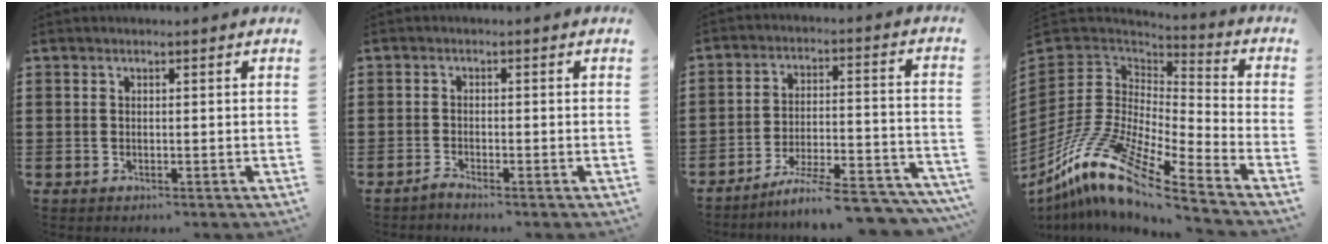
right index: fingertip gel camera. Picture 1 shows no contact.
{"total": 1.2, "force": [-1.2, 0.0, 0.1], "torque": [-0.005, 0.000, -0.023]}
{"total": 7.7, "force": [-6.9, 0.3, 3.5], "torque": [-0.047, 0.004, -0.130]}
{"total": 13.4, "force": [-9.3, 3.7, 8.8], "torque": [-0.207, 0.007, -0.189]}